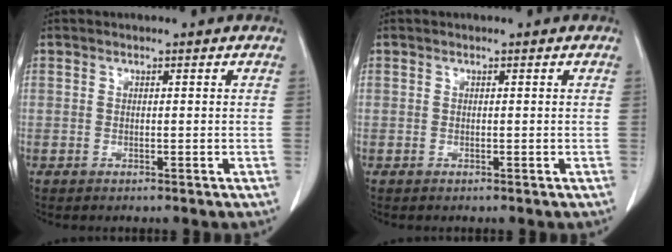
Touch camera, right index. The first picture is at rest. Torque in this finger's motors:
{"motor_torque": [0.00, 0.00, 0.00, 0.00]}